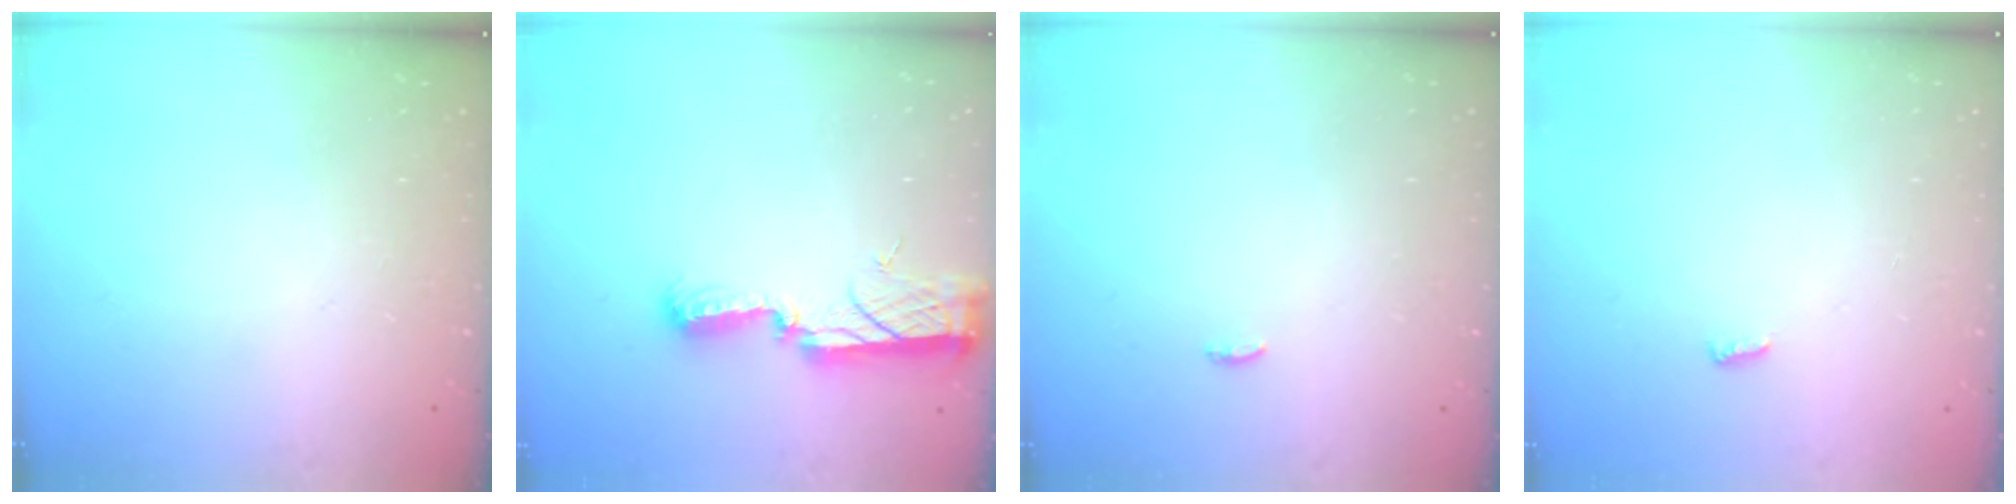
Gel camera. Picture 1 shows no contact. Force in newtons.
{"total": 9.0, "press": 8.9, "slide": 0.8}
{"total": 3.4, "press": 3.3, "slide": 1.0}
{"total": 3.5, "press": 3.5, "slide": 0.3}